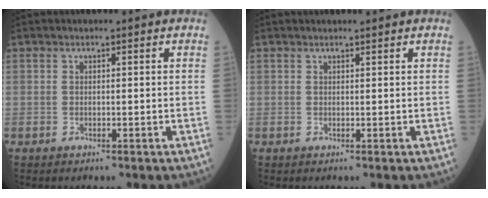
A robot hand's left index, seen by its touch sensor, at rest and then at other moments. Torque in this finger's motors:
{"motor_torque": [0.28, -0.14, 0.02, 0.02]}